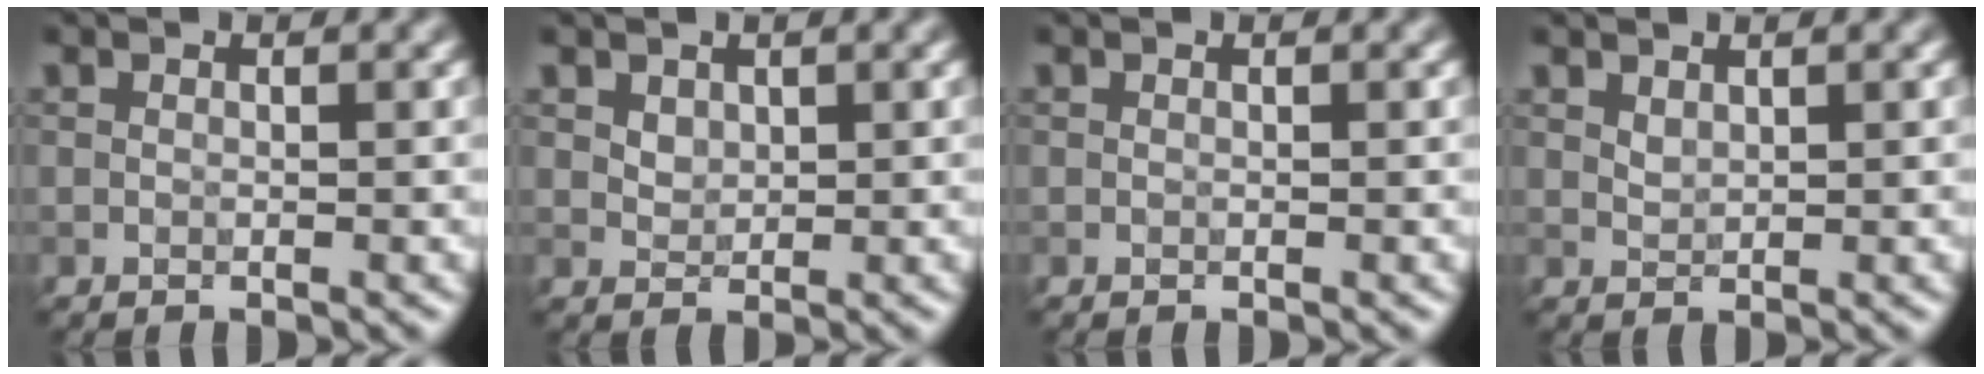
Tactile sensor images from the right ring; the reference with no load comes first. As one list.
[{"total": 1.5, "force": [0.8, 1.0, 0.6], "torque": [-0.011, -0.001, 0.023]}, {"total": 0.0}, {"total": 0.8, "force": [0.7, 0.3, 0.3], "torque": [-0.008, 0.001, 0.022]}]